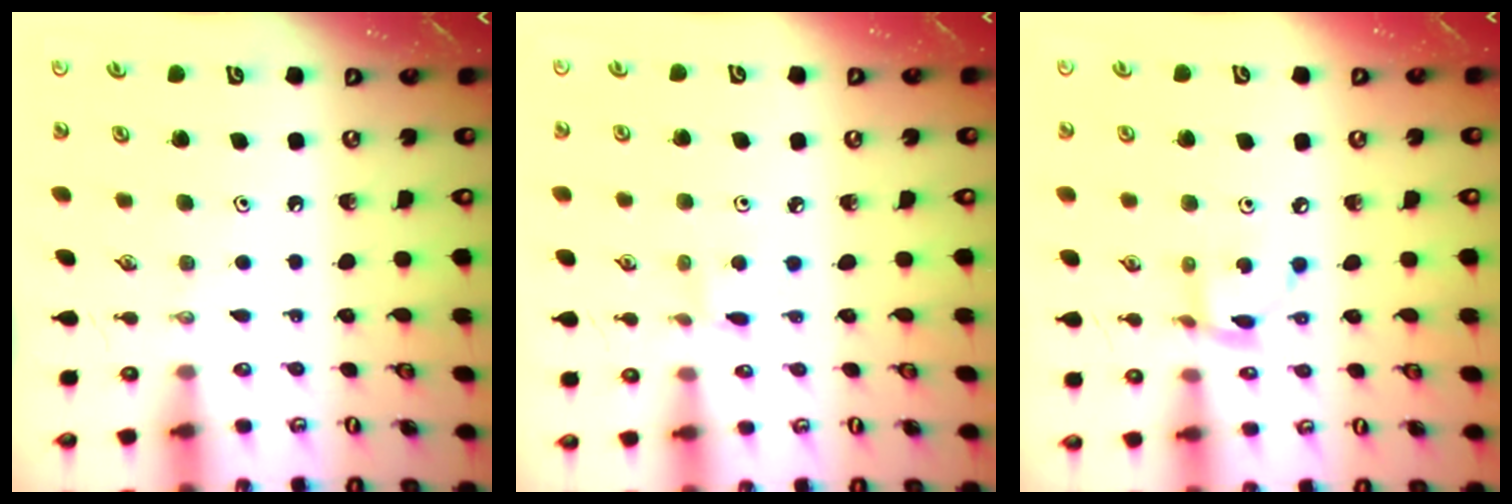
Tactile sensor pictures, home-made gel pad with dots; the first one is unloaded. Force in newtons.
{"total": 2.4, "press": 2.4, "slide": 0.3}
{"total": 5.7, "press": 5.7, "slide": 0.1}